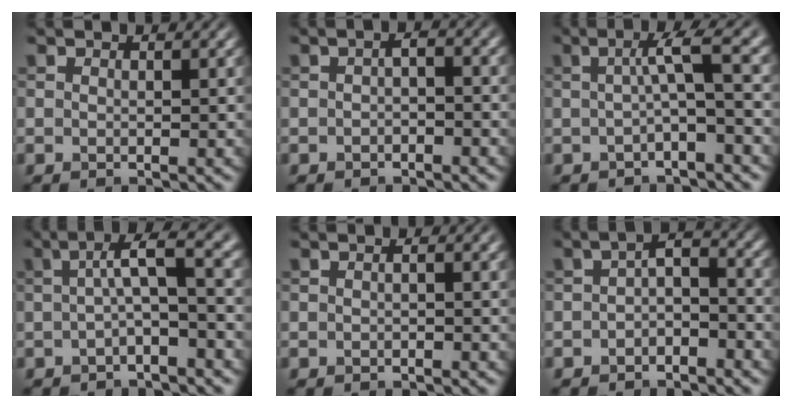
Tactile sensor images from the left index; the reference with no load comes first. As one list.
[{"total": 1.4, "force": [-0.7, 0.5, 1.1], "torque": [-0.022, 0.005, -0.015]}, {"total": 4.0, "force": [-0.2, 0.6, 3.9], "torque": [-0.063, 0.014, -0.010]}, {"total": 4.6, "force": [0.2, 0.9, 4.5], "torque": [-0.074, 0.019, -0.006]}, {"total": 0.7, "force": [-0.2, 0.0, 0.6], "torque": [-0.015, 0.005, -0.007]}, {"total": 3.2, "force": [-1.3, 1.6, 2.4], "torque": [-0.040, 0.012, -0.032]}]